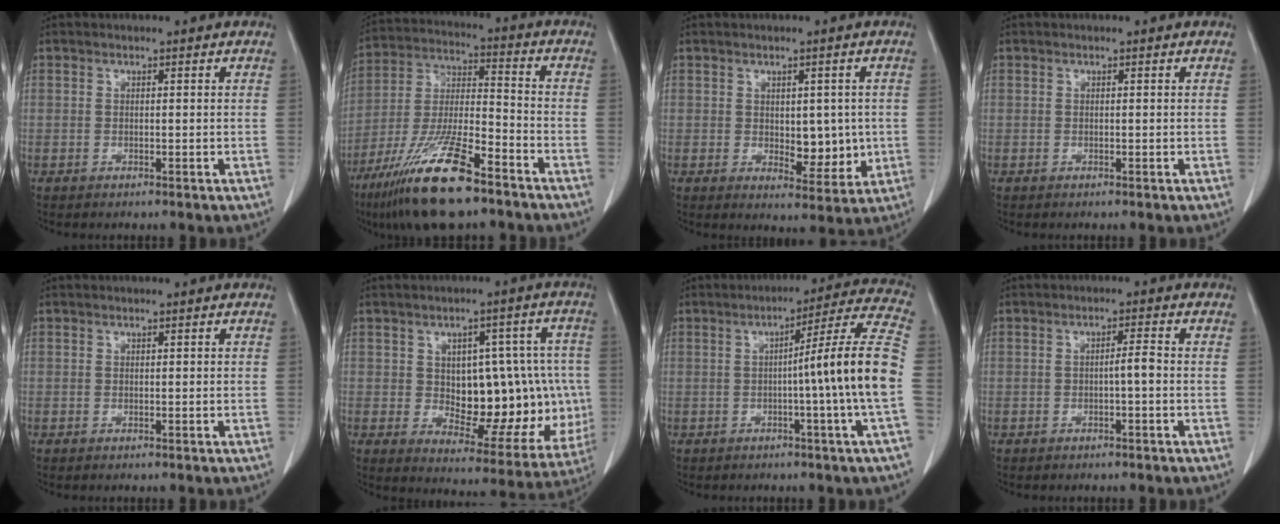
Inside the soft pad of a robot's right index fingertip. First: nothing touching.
{"total": 16.7, "force": [-11.0, 2.7, 12.2], "torque": [-0.261, -0.033, -0.201]}
{"total": 6.1, "force": [0.0, 3.2, 5.1], "torque": [-0.059, -0.005, 0.014]}
{"total": 0.0}
{"total": 0.0}
{"total": 17.4, "force": [0.1, 8.8, 15.0], "torque": [-0.194, 0.025, 0.030]}
{"total": 13.0, "force": [-1.7, -2.7, 12.7], "torque": [-0.170, 0.005, -0.028]}
{"total": 2.0, "force": [-0.4, 0.1, 2.0], "torque": [-0.029, 0.005, -0.005]}